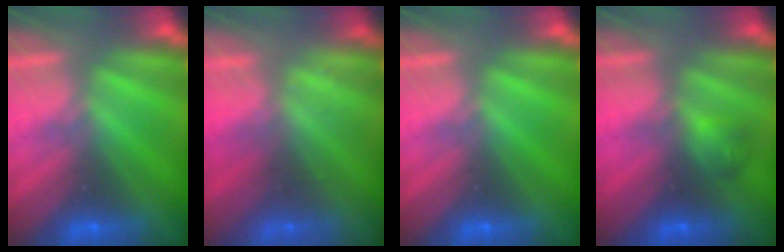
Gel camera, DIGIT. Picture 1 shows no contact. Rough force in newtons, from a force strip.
{"total": 2.3}
{"total": 0.0}
{"total": 2.0}